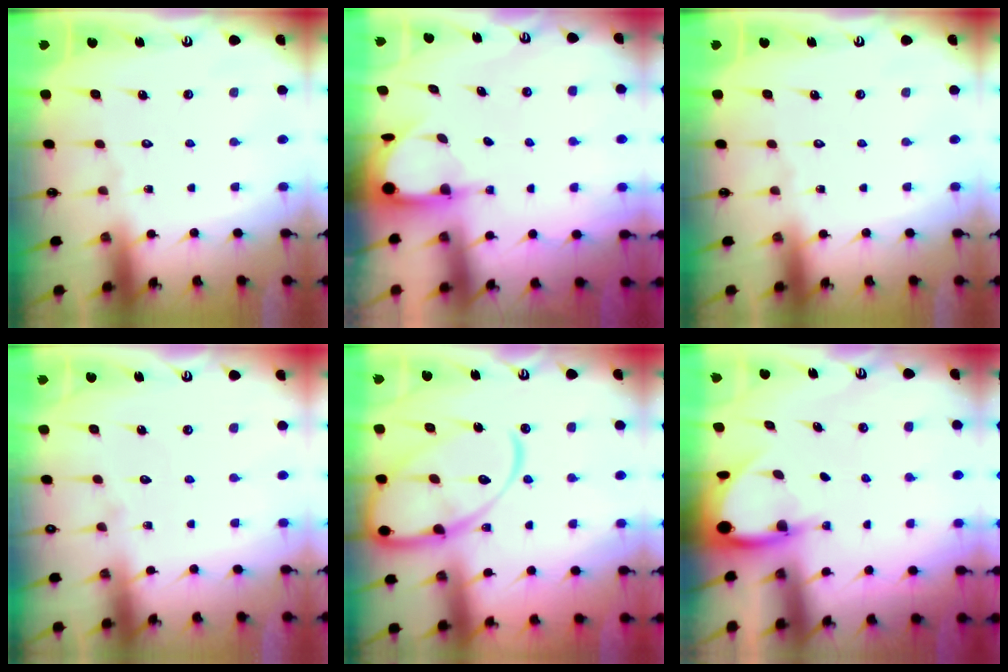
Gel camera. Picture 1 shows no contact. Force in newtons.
{"total": 3.9, "press": 3.9, "slide": 0.3}
{"total": 0.0}
{"total": 3.8, "press": 3.8, "slide": 0.4}
{"total": 17.7, "press": 17.6, "slide": 1.8}
{"total": 3.9, "press": 3.9, "slide": 0.3}